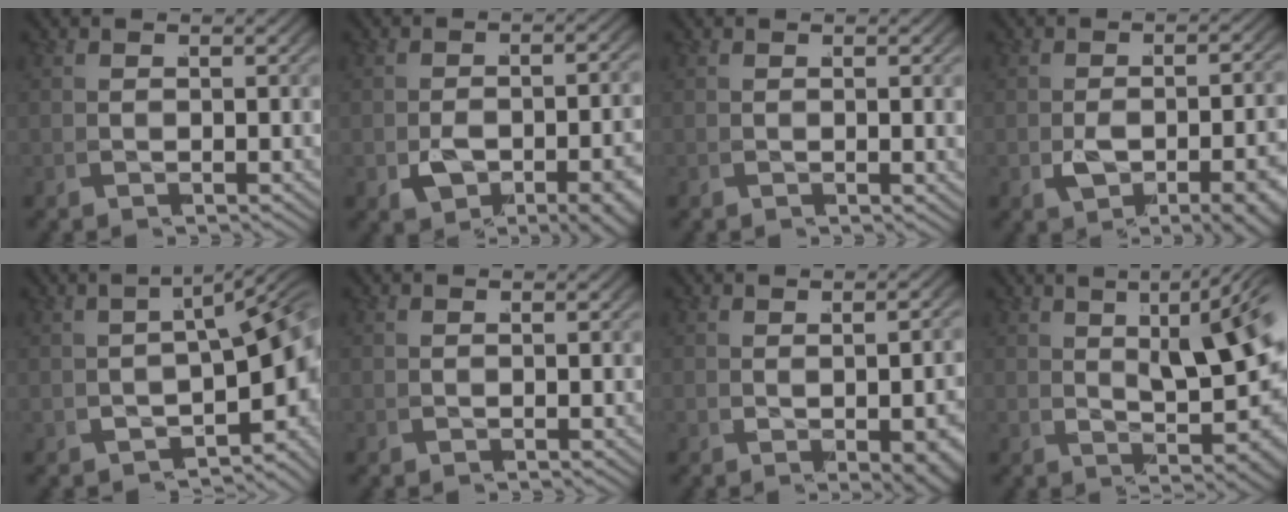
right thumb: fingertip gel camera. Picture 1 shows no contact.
{"total": 4.0, "force": [-2.2, 1.5, 3.0], "torque": [-0.042, -0.001, -0.028]}
{"total": 0.7, "force": [0.3, 0.0, 0.6], "torque": [-0.004, 0.001, 0.004]}
{"total": 4.3, "force": [-2.1, 1.2, 3.5], "torque": [-0.051, 0.002, -0.028]}
{"total": 7.4, "force": [-1.6, 3.3, 6.4], "torque": [-0.068, -0.005, -0.016]}
{"total": 0.0}
{"total": 3.0, "force": [-0.4, 0.7, 2.9], "torque": [-0.023, 0.000, 0.002]}
{"total": 8.1, "force": [2.4, 3.0, 7.1], "torque": [-0.070, 0.010, 0.040]}